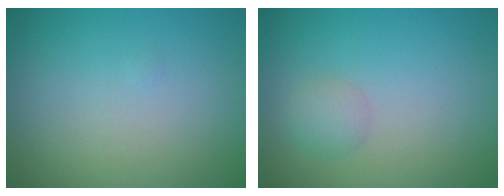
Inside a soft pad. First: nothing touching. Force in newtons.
{"total": 1.5, "press": 1.5, "slide": 0.0}